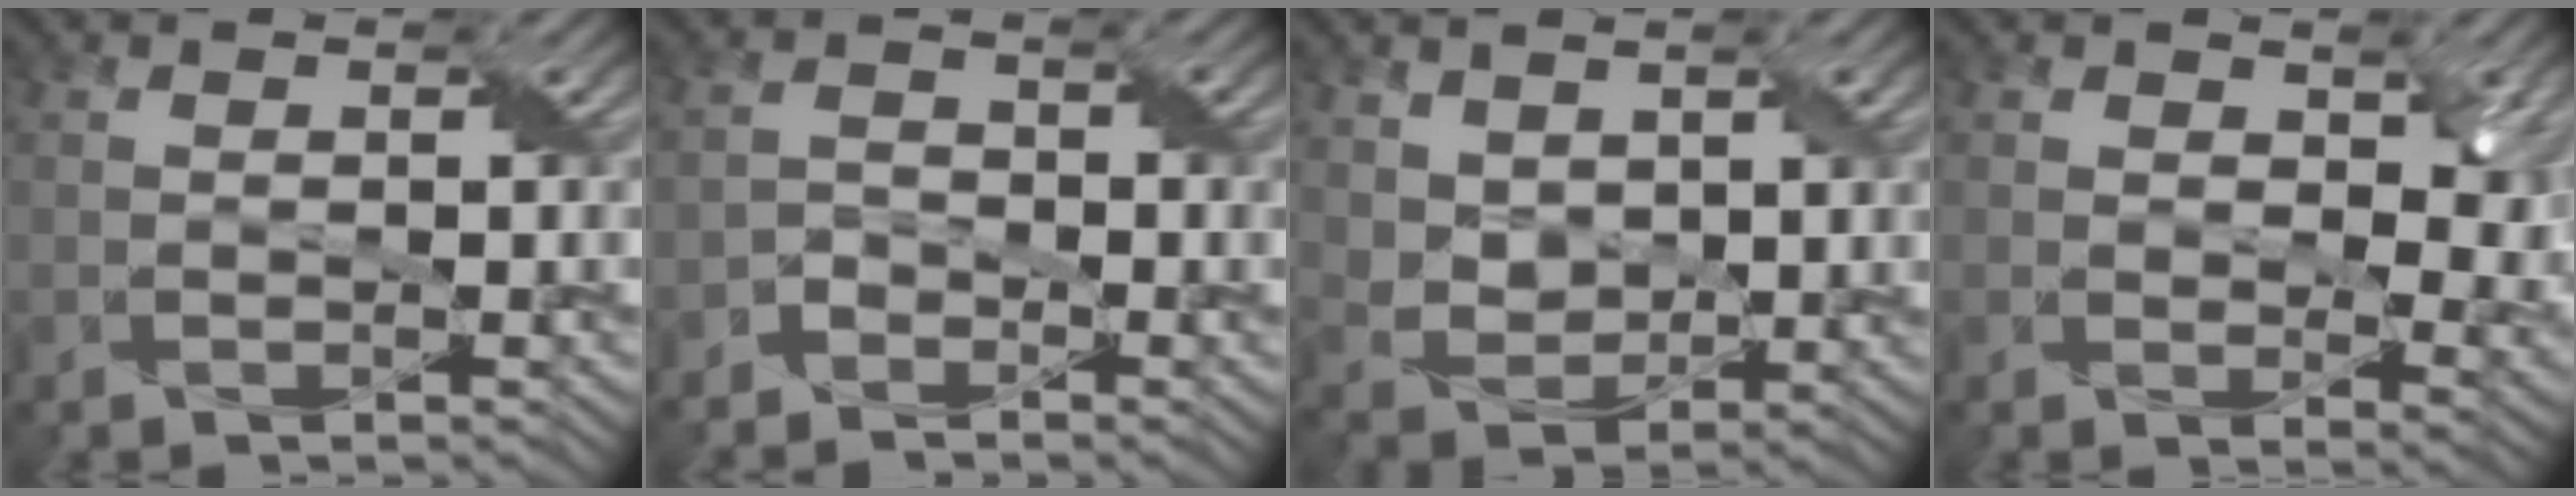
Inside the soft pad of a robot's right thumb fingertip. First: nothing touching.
{"total": 2.3, "force": [-1.8, 1.2, 0.6], "torque": [-0.017, 0.007, -0.044]}
{"total": 4.3, "force": [2.4, 2.9, 2.0], "torque": [-0.062, -0.011, 0.049]}
{"total": 6.4, "force": [2.3, 3.9, 4.6], "torque": [-0.080, -0.011, 0.036]}